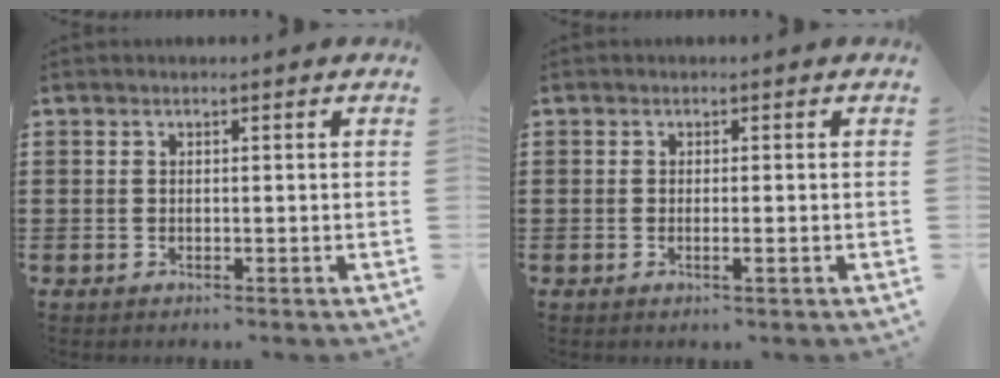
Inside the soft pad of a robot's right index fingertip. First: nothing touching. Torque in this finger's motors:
{"motor_torque": [-0.16, 0.35, -0.01, 0.00]}